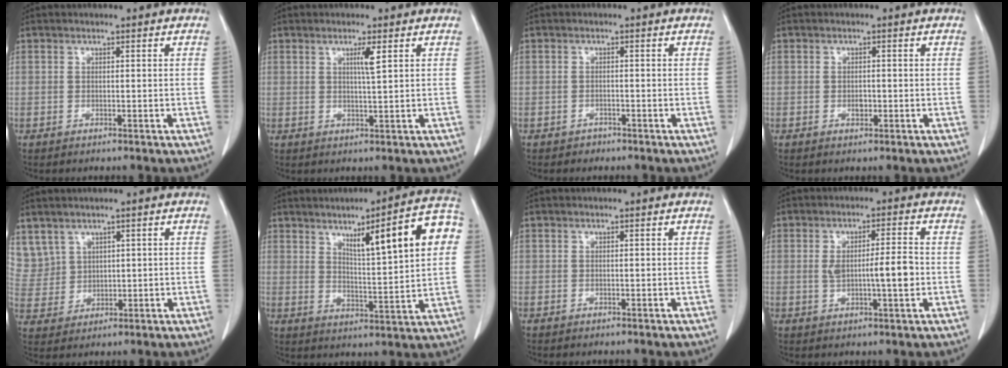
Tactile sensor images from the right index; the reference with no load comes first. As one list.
[{"total": 2.5, "force": [1.0, -0.3, 2.3], "torque": [-0.043, -0.004, 0.018]}, {"total": 1.0, "force": [-0.8, 0.6, 0.0], "torque": [-0.007, 0.001, -0.011]}, {"total": 1.3, "force": [-0.3, 0.8, 1.0], "torque": [-0.018, 0.000, -0.002]}, {"total": 8.1, "force": [4.7, 6.4, 1.4], "torque": [-0.049, 0.022, 0.120]}, {"total": 14.5, "force": [5.1, 1.5, 13.4], "torque": [-0.188, 0.014, 0.072]}, {"total": 0.0}, {"total": 6.5, "force": [-0.4, 1.1, 6.4], "torque": [-0.110, 0.006, -0.002]}]